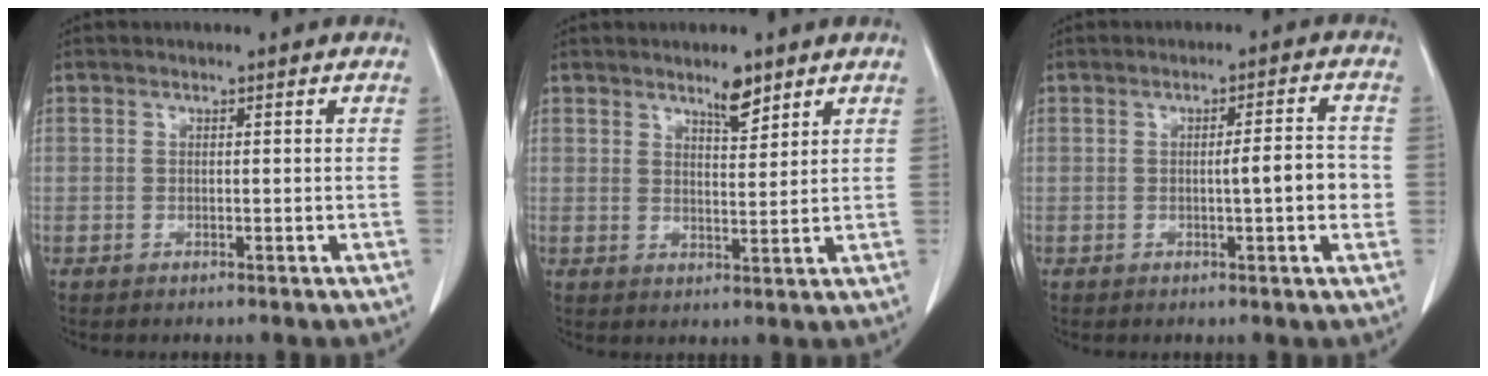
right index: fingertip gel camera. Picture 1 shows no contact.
{"total": 3.9, "force": [3.0, 1.0, 2.3], "torque": [-0.041, -0.003, 0.050]}
{"total": 4.9, "force": [-0.6, 0.5, 4.8], "torque": [-0.068, 0.006, -0.008]}